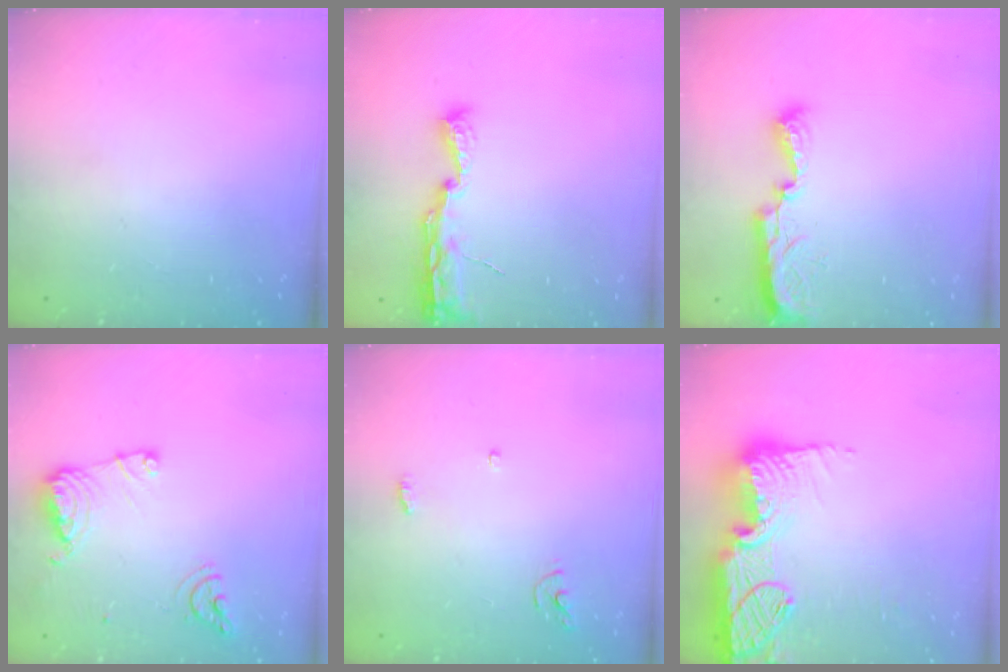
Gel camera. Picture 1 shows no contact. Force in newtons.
{"total": 8.0, "press": 8.0, "slide": 0.7}
{"total": 8.3, "press": 8.3, "slide": 0.9}
{"total": 11.9, "press": 11.9, "slide": 1.3}
{"total": 3.8, "press": 3.8, "slide": 0.4}
{"total": 21.2, "press": 21.2, "slide": 1.2}